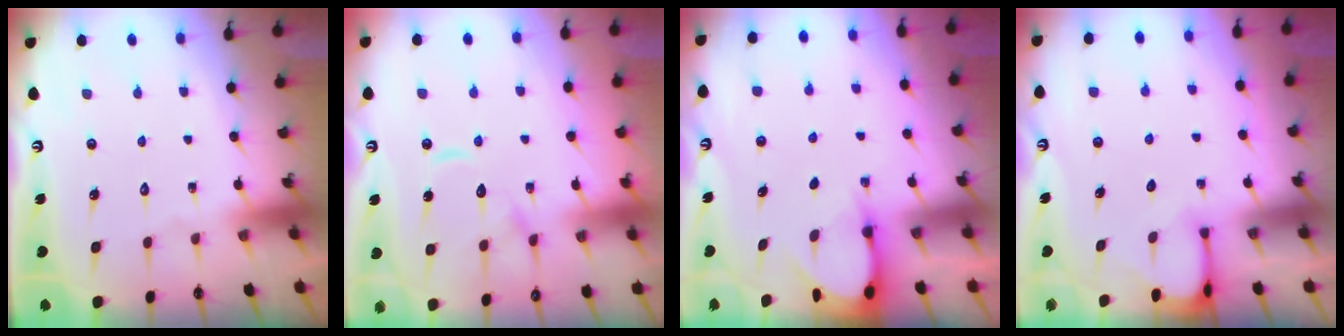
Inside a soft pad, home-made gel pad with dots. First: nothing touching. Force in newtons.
{"total": 11.4, "press": 11.4, "slide": 1.1}
{"total": 3.1, "press": 3.1, "slide": 0.4}
{"total": 2.6, "press": 2.6, "slide": 0.3}